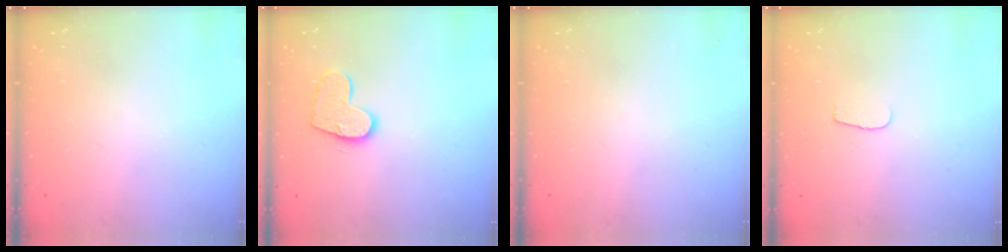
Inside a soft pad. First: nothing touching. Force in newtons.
{"total": 11.4, "press": 11.3, "slide": 0.6}
{"total": 0.0}
{"total": 3.8, "press": 3.7, "slide": 0.4}